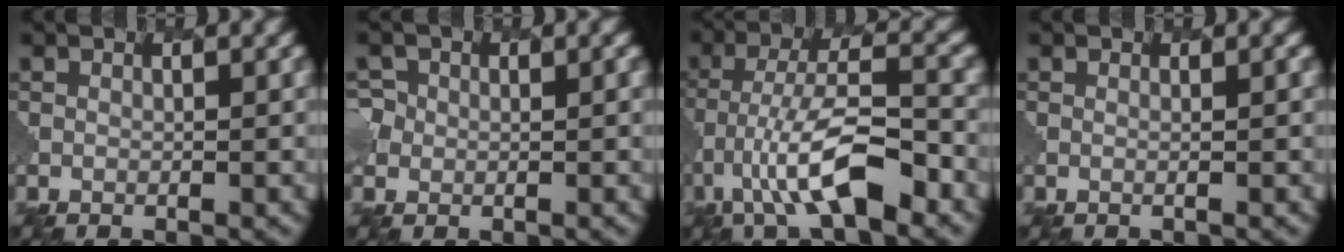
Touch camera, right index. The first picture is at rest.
{"total": 3.8, "force": [0.0, 3.6, 1.0], "torque": [-0.003, 0.028, -0.029]}
{"total": 5.7, "force": [-4.1, 0.4, 4.0], "torque": [-0.100, 0.026, -0.102]}
{"total": 1.3, "force": [0.8, -0.9, -0.6], "torque": [0.023, 0.016, 0.000]}